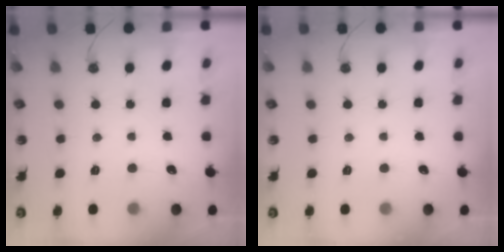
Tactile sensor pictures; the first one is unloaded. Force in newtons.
{"total": 2.0, "press": 0.4, "slide": 2.0}